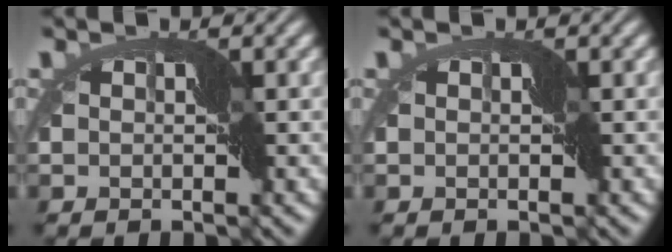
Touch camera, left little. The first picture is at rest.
{"total": 0.0}